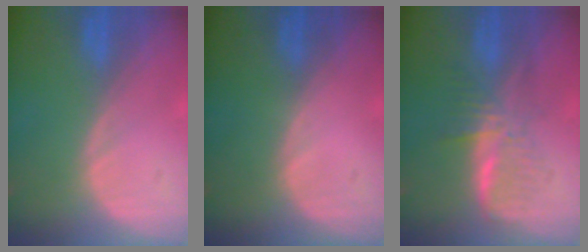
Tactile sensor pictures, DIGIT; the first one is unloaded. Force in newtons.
{"total": 0.0}
{"total": 5.9, "press": 5.7, "slide": 1.7}